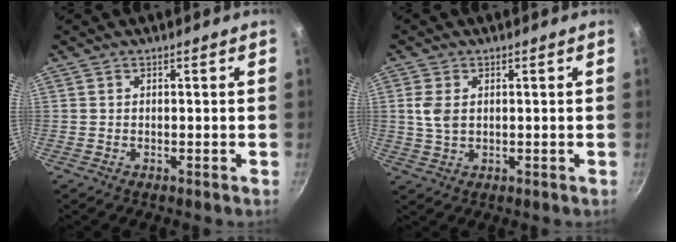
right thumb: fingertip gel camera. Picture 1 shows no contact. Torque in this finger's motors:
{"motor_torque": [0.03, 0.19, 0.68, -0.13, 0.02]}